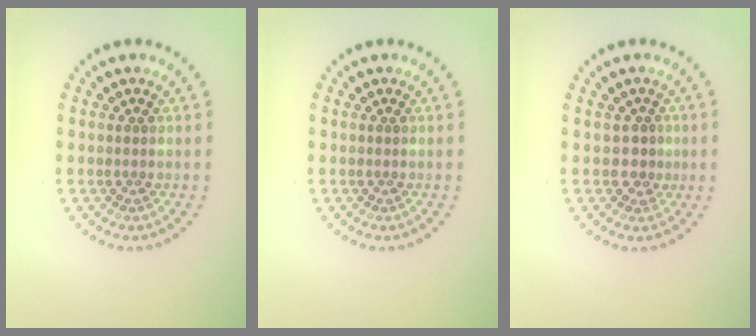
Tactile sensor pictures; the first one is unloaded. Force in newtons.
{"total": 0.0}
{"total": 1.6, "press": 1.3, "slide": 1.0}